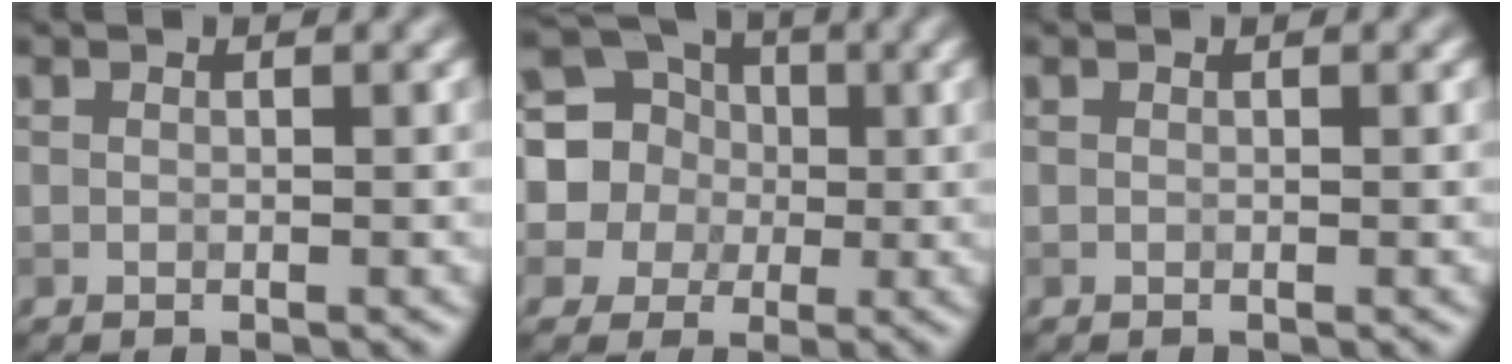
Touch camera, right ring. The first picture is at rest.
{"total": 13.3, "force": [2.3, 12.4, 4.2], "torque": [-0.129, 0.031, 0.015]}
{"total": 0.0}